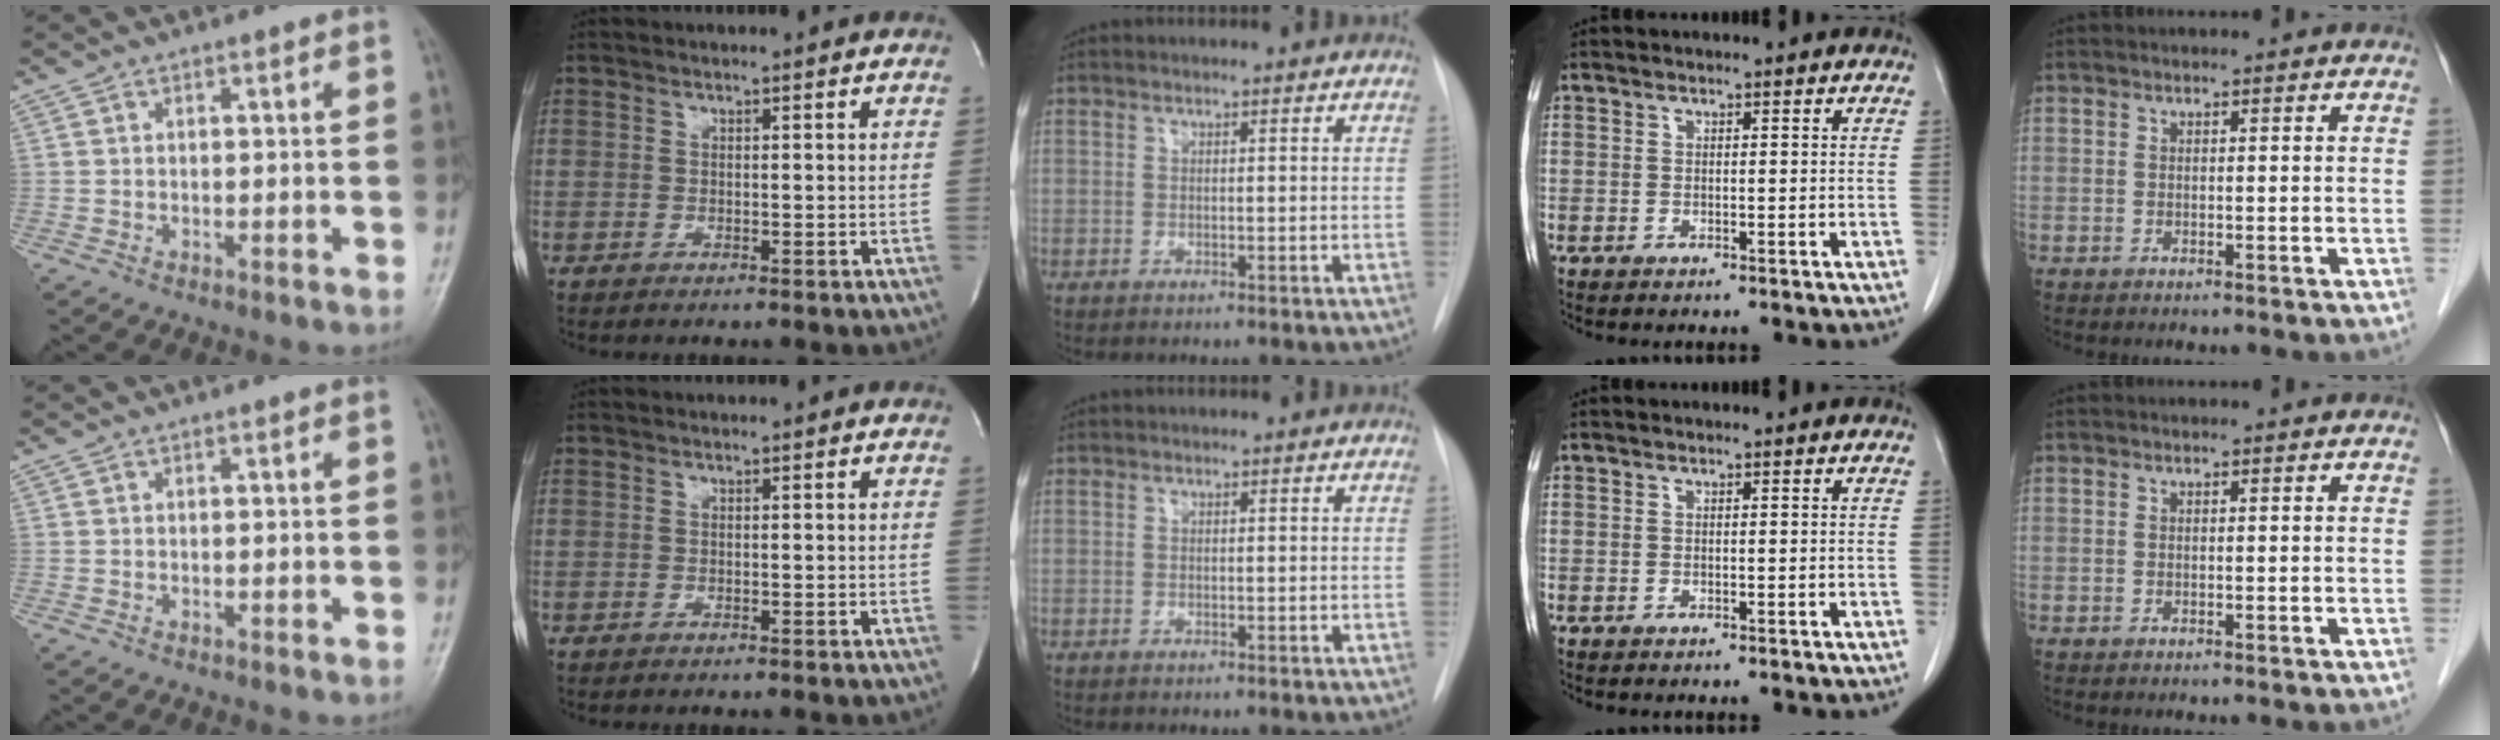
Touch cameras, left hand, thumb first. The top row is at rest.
{}